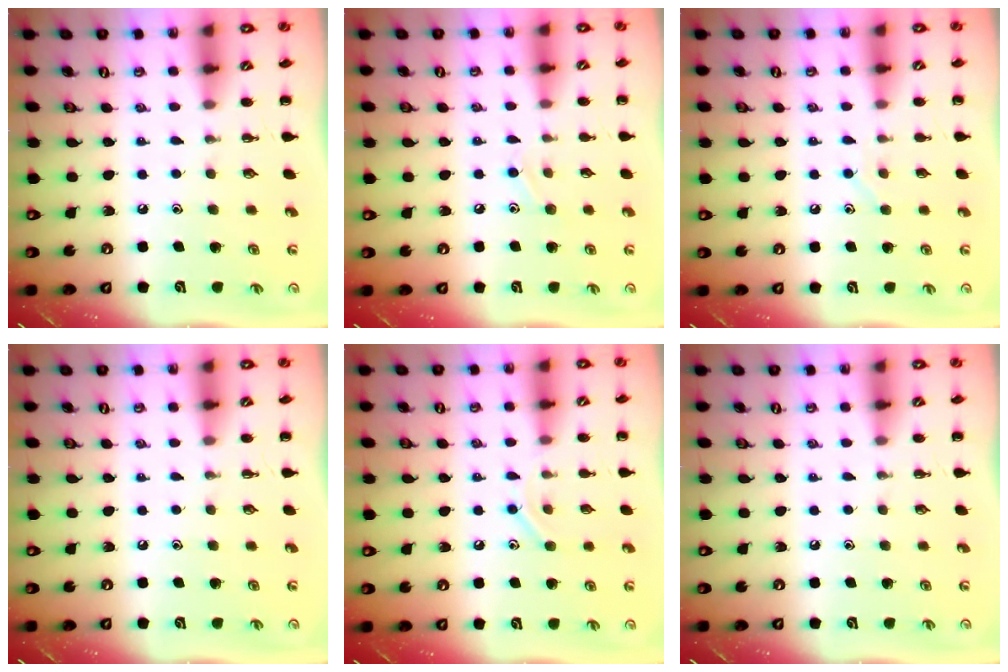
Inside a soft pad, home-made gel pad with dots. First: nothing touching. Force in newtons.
{"total": 6.8, "press": 6.5, "slide": 2.0}
{"total": 5.6, "press": 5.5, "slide": 1.1}
{"total": 0.0}
{"total": 8.0, "press": 7.8, "slide": 1.5}
{"total": 0.0}